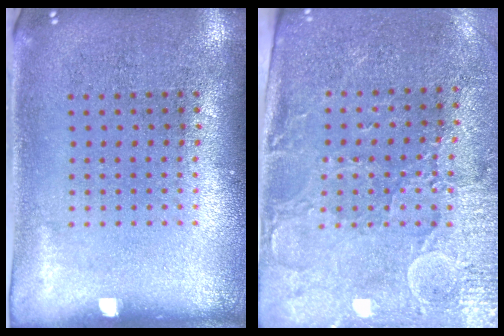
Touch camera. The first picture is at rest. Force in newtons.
{"total": 3.1, "press": 2.9, "slide": 1.2}